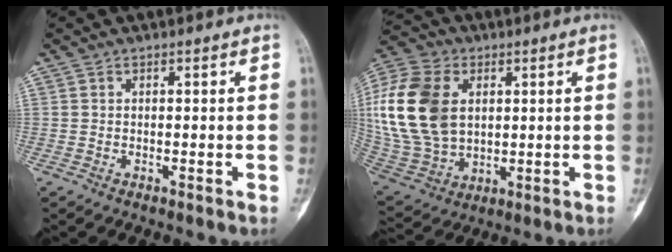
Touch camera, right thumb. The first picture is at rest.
{"total": 22.2, "force": [3.8, 15.2, 15.7], "torque": [-0.342, -0.006, 0.079]}